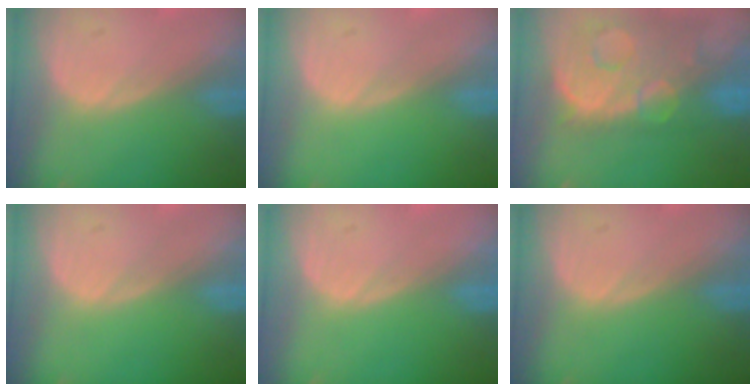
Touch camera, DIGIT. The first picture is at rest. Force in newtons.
{"total": 0.0}
{"total": 13.8, "press": 11.2, "slide": 8.1}
{"total": 0.0}
{"total": 0.0}
{"total": 0.0}